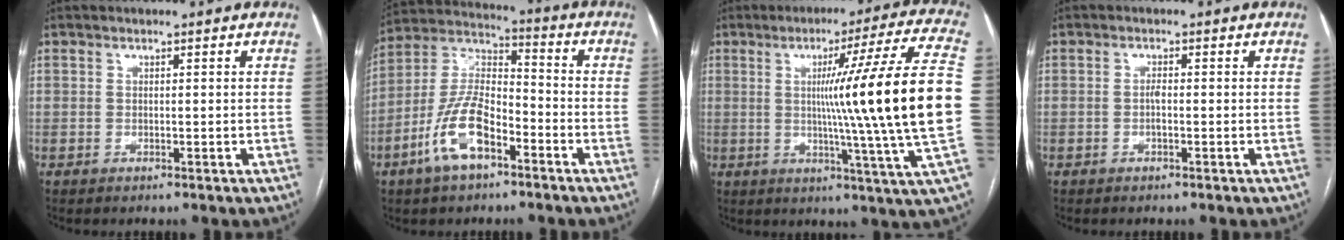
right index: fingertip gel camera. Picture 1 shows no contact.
{"total": 12.4, "force": [-6.0, 5.1, 9.6], "torque": [-0.208, 0.014, -0.113]}
{"total": 21.5, "force": [0.5, -2.9, 21.3], "torque": [-0.273, -0.005, -0.011]}
{"total": 1.2, "force": [-0.3, 0.3, 1.1], "torque": [-0.019, 0.004, -0.004]}